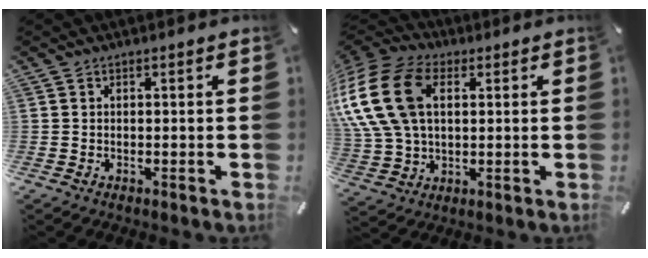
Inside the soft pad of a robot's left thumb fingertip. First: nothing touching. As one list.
[{"total": 21.2, "force": [5.0, 15.0, 14.1], "torque": [-0.331, 0.002, 0.089]}]